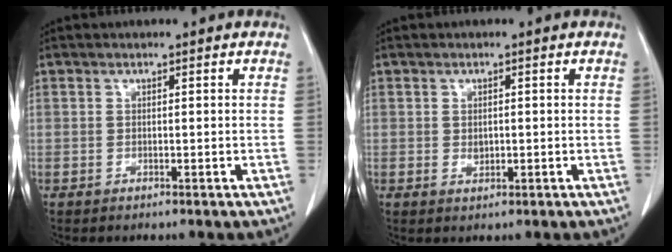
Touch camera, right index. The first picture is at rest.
{"total": 1.4, "force": [-0.1, 1.0, 1.0], "torque": [-0.017, -0.002, 0.003]}